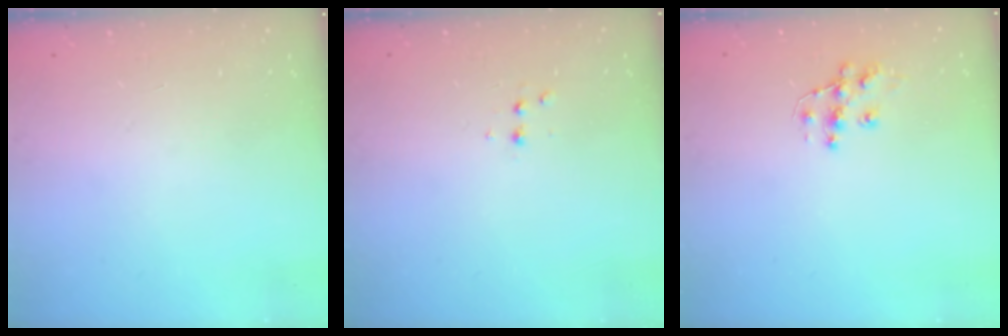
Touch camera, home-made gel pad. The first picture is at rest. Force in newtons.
{"total": 3.1, "press": 3.0, "slide": 0.9}
{"total": 8.8, "press": 8.8, "slide": 0.6}